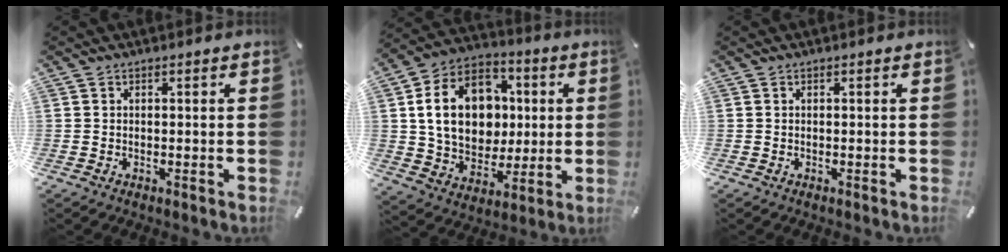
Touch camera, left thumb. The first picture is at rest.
{"total": 19.0, "force": [2.1, 15.3, 11.2], "torque": [-0.201, 0.011, 0.046]}
{"total": 0.0}